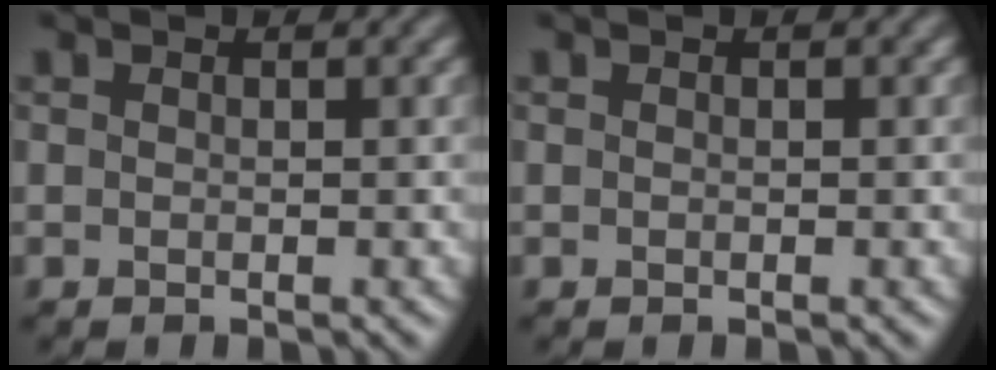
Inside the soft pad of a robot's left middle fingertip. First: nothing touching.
{"total": 0.0}